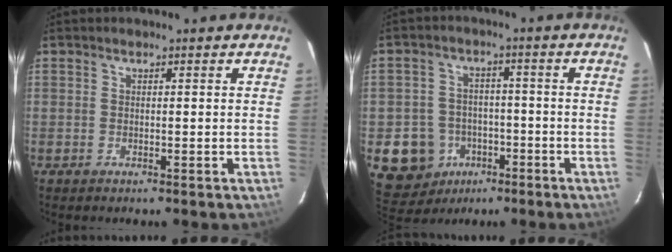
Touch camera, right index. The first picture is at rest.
{"total": 10.7, "force": [-4.4, 9.5, 2.3], "torque": [-0.083, 0.026, -0.052]}